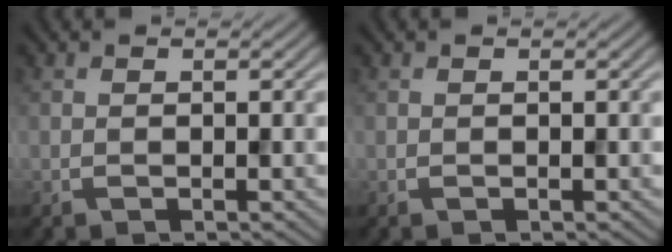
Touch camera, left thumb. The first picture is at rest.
{"total": 0.0}